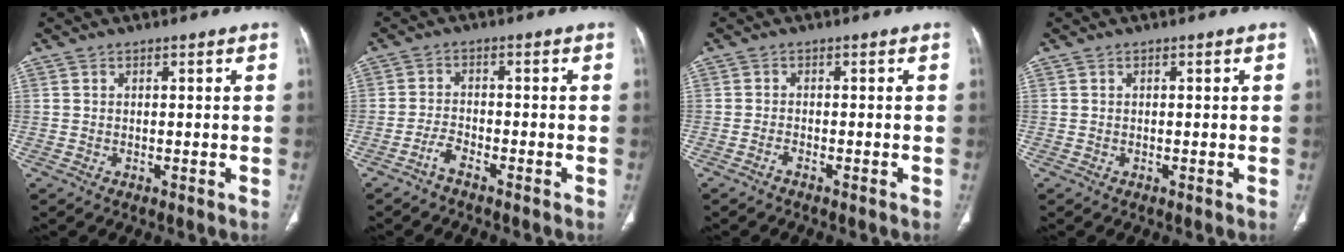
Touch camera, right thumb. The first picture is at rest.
{"total": 2.6, "force": [-2.1, 0.8, 1.2], "torque": [-0.036, 0.018, -0.043]}
{"total": 1.0, "force": [-0.9, 0.3, 0.4], "torque": [-0.014, 0.007, -0.016]}
{"total": 0.0}